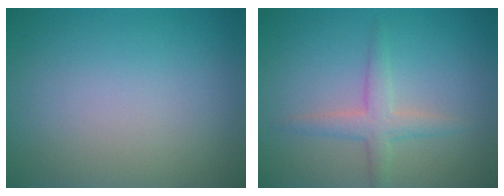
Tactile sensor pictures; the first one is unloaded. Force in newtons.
{"total": 2.4, "press": 2.4, "slide": 0.2}